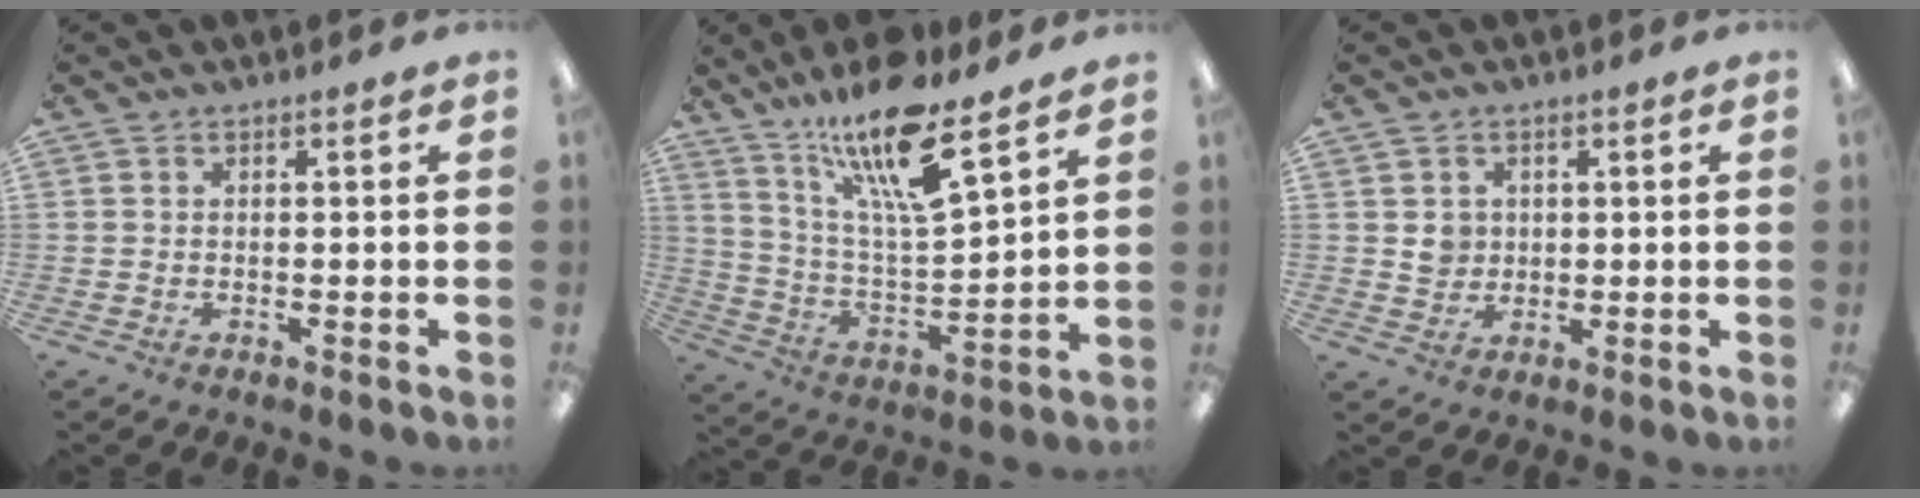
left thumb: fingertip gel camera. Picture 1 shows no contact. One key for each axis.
{"total": 17.8, "fx": 12.8, "fy": 4.3, "fz": 11.5, "tx": -0.211, "ty": -0.073, "tz": 0.214}
{"total": 3.9, "fx": 1.1, "fy": 3.7, "fz": 0.7, "tx": -0.001, "ty": -0.002, "tz": 0.015}